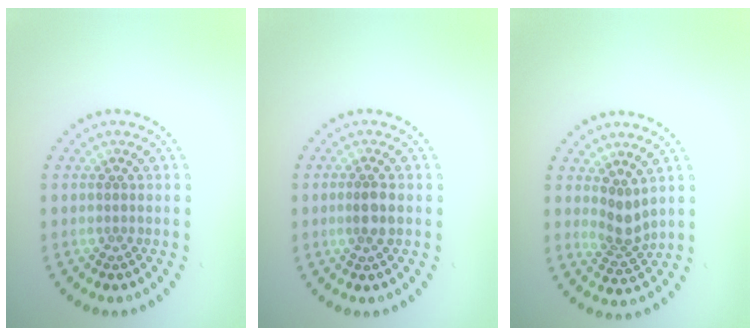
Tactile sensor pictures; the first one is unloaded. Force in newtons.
{"total": 1.9, "press": 1.7, "slide": 0.8}
{"total": 2.4, "press": 1.9, "slide": 1.6}